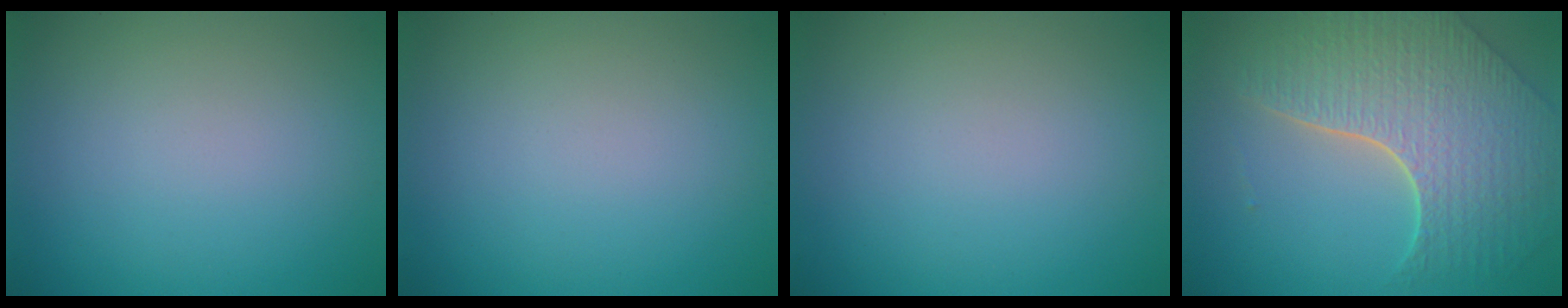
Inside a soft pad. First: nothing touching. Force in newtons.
{"total": 0.0}
{"total": 0.0}
{"total": 8.0, "press": 5.7, "slide": 5.6}